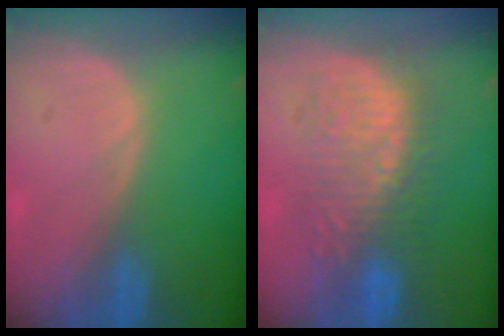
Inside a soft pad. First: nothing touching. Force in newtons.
{"total": 8.7, "press": 8.6, "slide": 0.9}